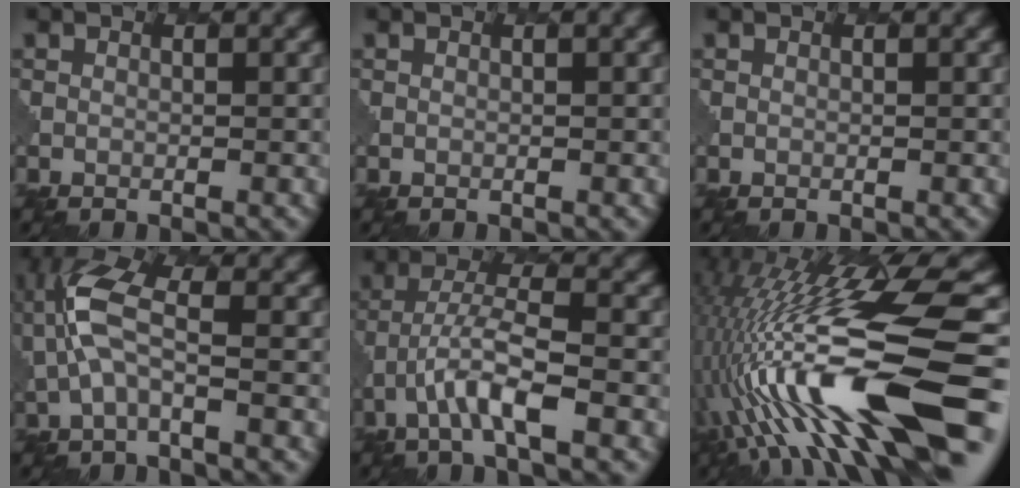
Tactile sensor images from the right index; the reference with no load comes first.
{"total": 0.9, "force": [0.3, 0.3, 0.8], "torque": [-0.007, -0.002, -0.001]}
{"total": 0.0}
{"total": 4.4, "force": [-0.1, 1.6, 4.1], "torque": [-0.102, 0.014, -0.007]}
{"total": 4.6, "force": [-2.1, 0.8, 4.0], "torque": [-0.080, 0.008, -0.042]}
{"total": 15.7, "force": [-2.4, 3.7, 15.0], "torque": [-0.285, 0.023, -0.031]}